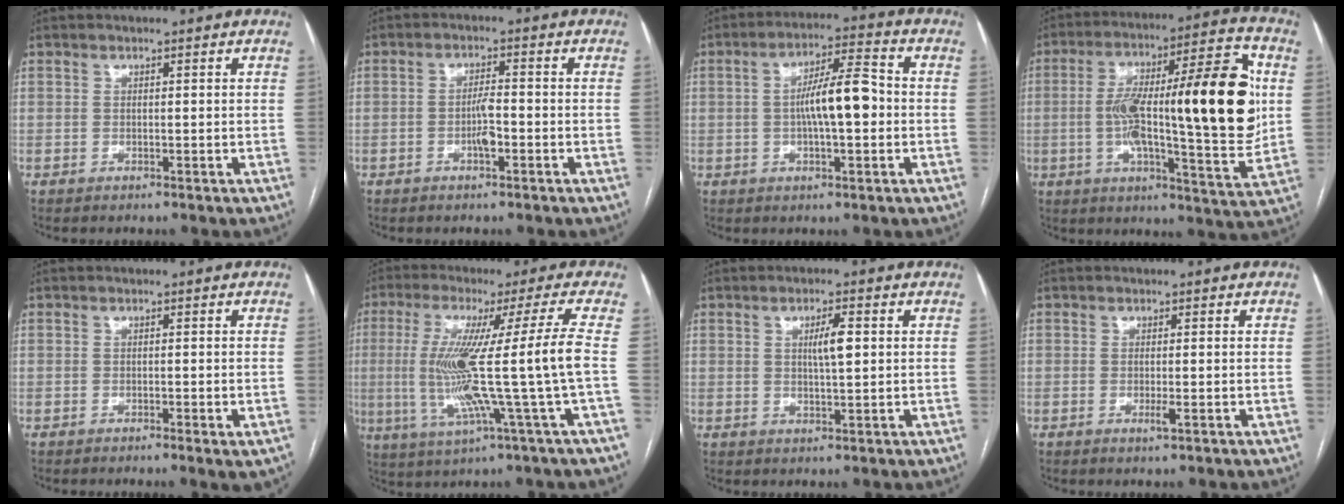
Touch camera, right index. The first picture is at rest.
{"total": 3.1, "force": [-1.3, 0.6, 2.7], "torque": [-0.049, 0.003, -0.022]}
{"total": 8.8, "force": [-0.4, 1.8, 8.6], "torque": [-0.156, 0.017, -0.010]}
{"total": 25.2, "force": [1.5, 4.4, 24.7], "torque": [-0.340, 0.034, 0.018]}
{"total": 2.1, "force": [-1.0, 0.3, 1.8], "torque": [-0.025, -0.005, -0.011]}
{"total": 14.8, "force": [-1.1, -2.6, 14.6], "torque": [-0.268, -0.007, -0.018]}
{"total": 3.7, "force": [0.8, 0.6, 3.6], "torque": [-0.062, 0.002, 0.014]}
{"total": 1.4, "force": [-0.5, 0.1, 1.3], "torque": [-0.024, -0.003, -0.007]}